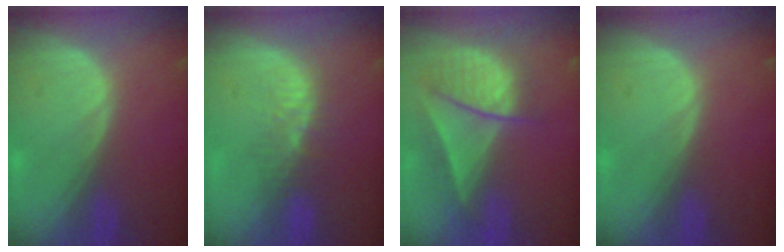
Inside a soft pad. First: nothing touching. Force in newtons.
{"total": 4.9, "press": 4.3, "slide": 2.2}
{"total": 7.8, "press": 7.3, "slide": 2.7}
{"total": 0.0}